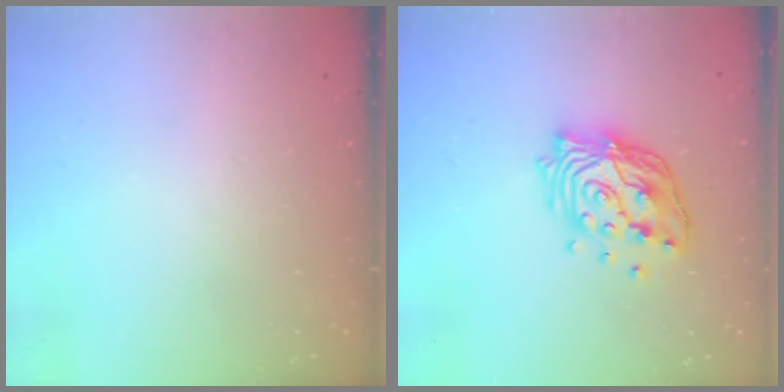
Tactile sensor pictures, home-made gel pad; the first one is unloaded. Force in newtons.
{"total": 15.6, "press": 15.6, "slide": 1.3}